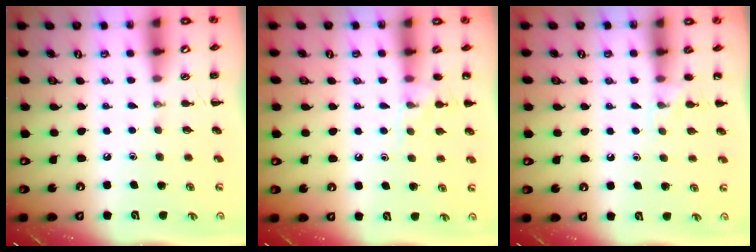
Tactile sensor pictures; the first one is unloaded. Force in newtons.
{"total": 8.7, "press": 8.6, "slide": 1.2}
{"total": 4.8, "press": 4.5, "slide": 1.6}